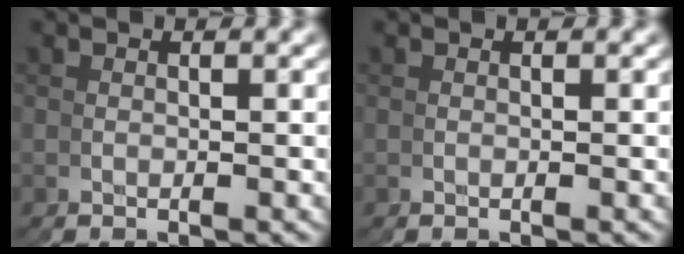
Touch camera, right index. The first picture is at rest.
{"total": 0.0}